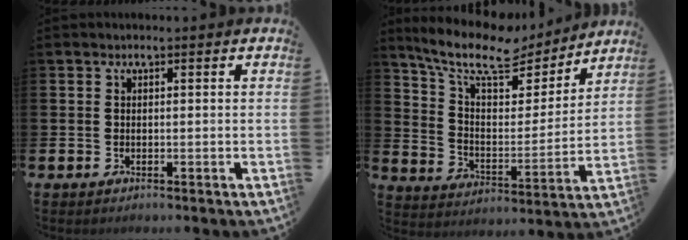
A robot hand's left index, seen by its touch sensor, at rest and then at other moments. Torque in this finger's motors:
{"motor_torque": [1.09, -1.05, 0.98, 0.21]}